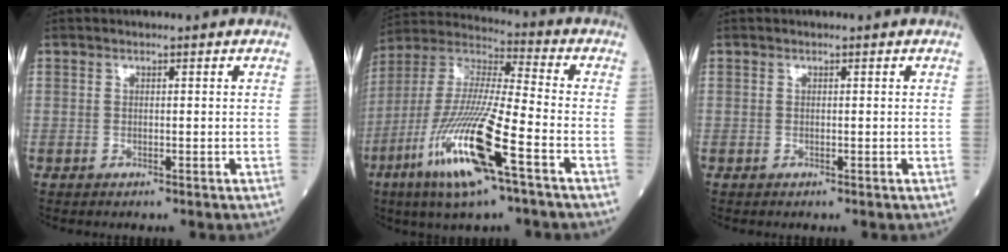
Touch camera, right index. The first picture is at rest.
{"total": 18.4, "force": [-8.4, 1.4, 16.3], "torque": [-0.360, -0.035, -0.164]}
{"total": 0.0}